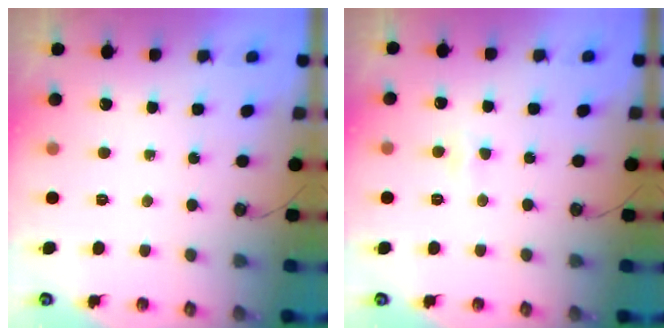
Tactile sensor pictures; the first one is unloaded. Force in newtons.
{"total": 3.7, "press": 3.6, "slide": 0.7}